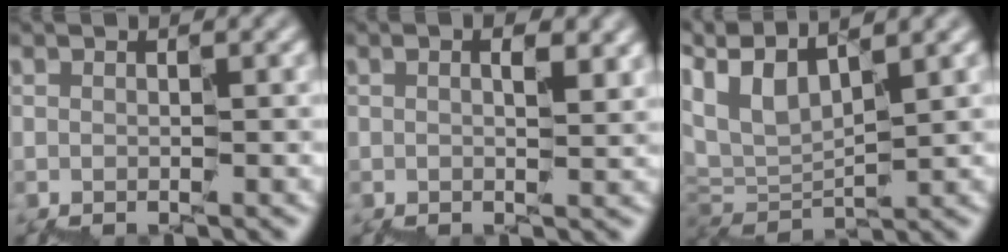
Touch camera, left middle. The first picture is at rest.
{"total": 2.5, "force": [0.8, 1.0, 2.1], "torque": [-0.016, 0.011, 0.006]}
{"total": 5.7, "force": [4.3, 2.2, 3.1], "torque": [-0.085, 0.025, 0.079]}